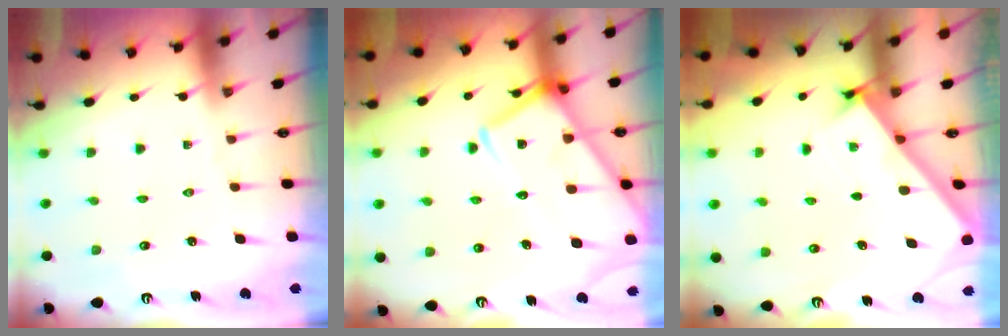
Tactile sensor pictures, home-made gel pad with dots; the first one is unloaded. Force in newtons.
{"total": 17.0, "press": 16.9, "slide": 1.6}
{"total": 2.5, "press": 2.5, "slide": 0.3}